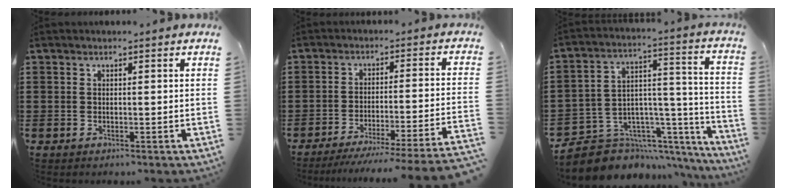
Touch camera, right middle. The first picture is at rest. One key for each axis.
{"total": 5.8, "fx": -4.8, "fy": -0.7, "fz": 3.2, "tx": -0.049, "ty": -0.023, "tz": -0.095}
{"total": 7.3, "fx": -6.0, "fy": 4.1, "fz": 0.9, "tx": -0.030, "ty": -0.007, "tz": -0.107}